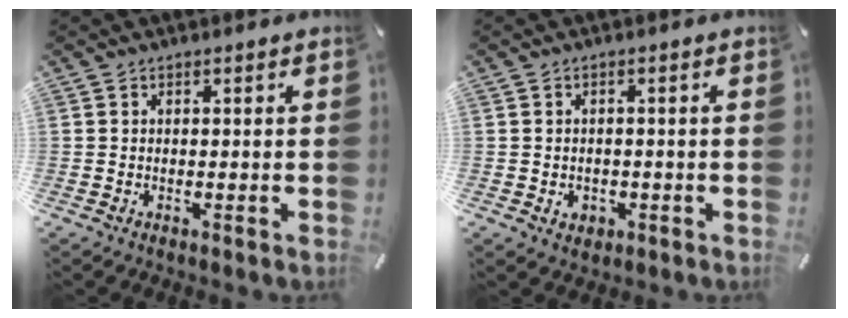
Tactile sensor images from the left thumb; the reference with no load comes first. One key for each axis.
{"total": 2.3, "fx": -0.5, "fy": 2.1, "fz": 0.8, "tx": -0.010, "ty": 0.000, "tz": -0.013}